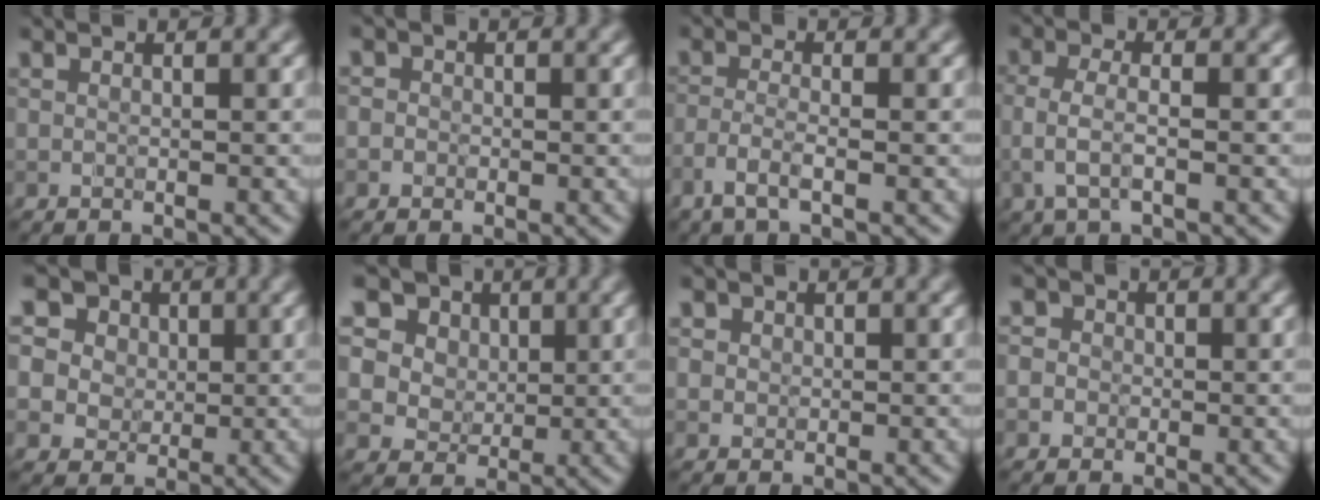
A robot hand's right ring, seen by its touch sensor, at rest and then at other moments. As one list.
[{"total": 1.0, "force": [-0.2, 1.0, -0.1], "torque": [0.024, -0.001, -0.014]}, {"total": 2.0, "force": [-1.4, 0.3, 1.4], "torque": [-0.028, 0.000, -0.037]}, {"total": 2.2, "force": [-0.6, 0.8, 2.0], "torque": [-0.043, -0.007, -0.013]}, {"total": 12.2, "force": [6.3, 9.2, 5.1], "torque": [-0.124, 0.037, 0.085]}, {"total": 13.4, "force": [7.3, 9.8, 5.5], "torque": [-0.149, 0.035, 0.117]}, {"total": 1.2, "force": [0.4, 1.1, 0.1], "torque": [0.007, 0.003, 0.005]}, {"total": 3.1, "force": [0.1, 3.0, 0.8], "torque": [0.019, 0.023, -0.030]}]